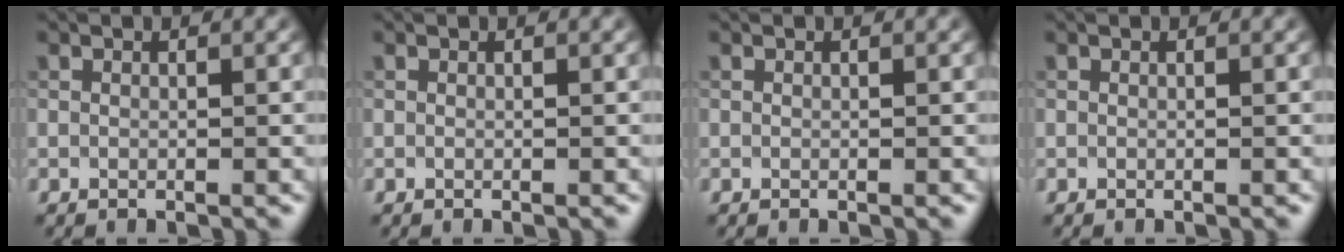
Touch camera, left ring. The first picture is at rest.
{"total": 0.0}
{"total": 0.0}
{"total": 0.0}